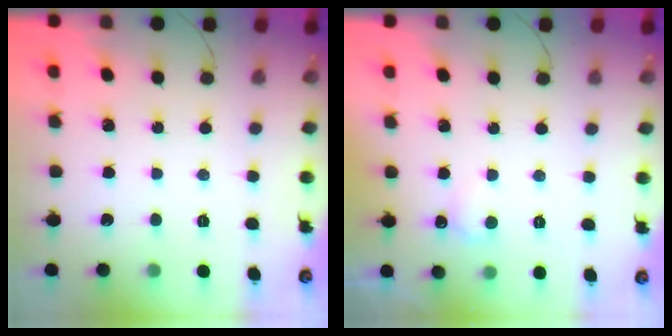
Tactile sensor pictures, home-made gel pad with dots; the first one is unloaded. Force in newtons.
{"total": 3.0, "press": 2.9, "slide": 0.8}